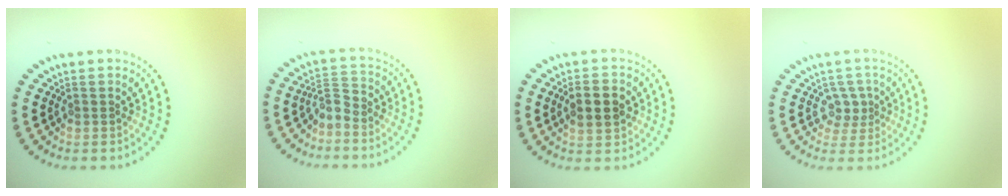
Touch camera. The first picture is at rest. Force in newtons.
{"total": 2.2, "press": 1.4, "slide": 1.7}
{"total": 3.5, "press": 3.5, "slide": 0.2}
{"total": 2.0, "press": 1.5, "slide": 1.3}